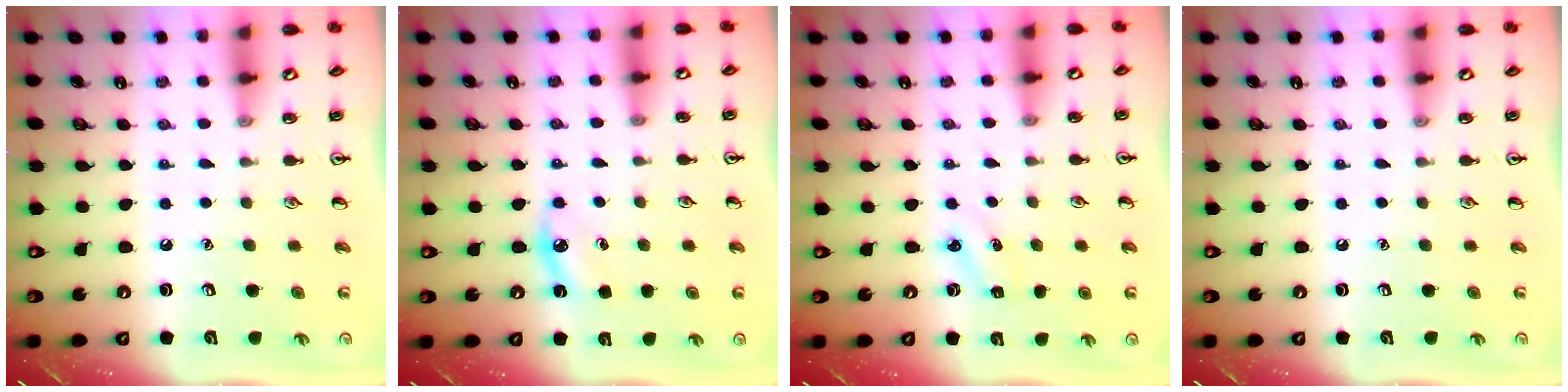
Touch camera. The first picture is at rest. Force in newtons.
{"total": 4.9, "press": 4.7, "slide": 1.6}
{"total": 2.5, "press": 2.4, "slide": 0.8}
{"total": 0.0}